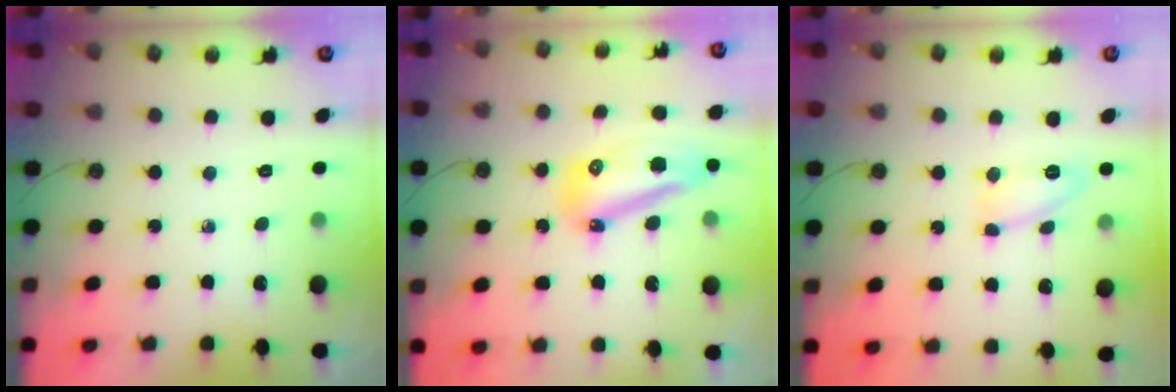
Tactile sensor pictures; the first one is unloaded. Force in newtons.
{"total": 13.9, "press": 13.8, "slide": 1.8}
{"total": 7.9, "press": 7.9, "slide": 0.5}